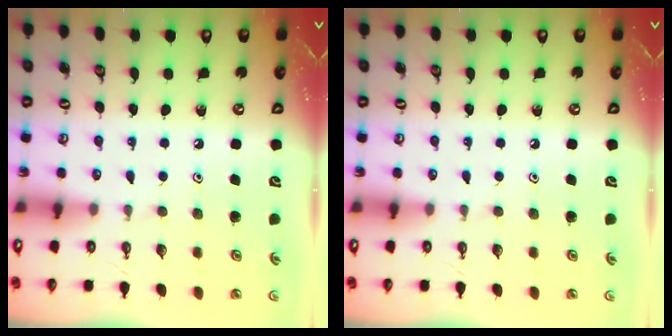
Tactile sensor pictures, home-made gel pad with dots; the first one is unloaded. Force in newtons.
{"total": 0.0}